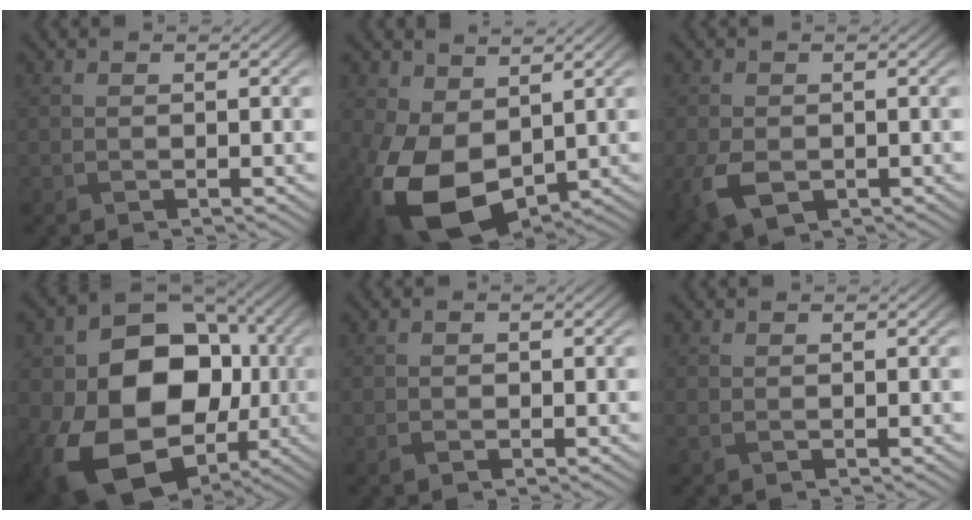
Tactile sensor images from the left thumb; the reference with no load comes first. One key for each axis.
{"total": 13.0, "fx": -1.0, "fy": 8.7, "fz": 9.5, "tx": -0.244, "ty": -0.038, "tz": -0.006}
{"total": 5.4, "fx": -1.8, "fy": 3.7, "fz": 3.5, "tx": -0.095, "ty": -0.023, "tz": -0.031}
{"total": 21.2, "fx": -4.1, "fy": 16.5, "fz": 12.7, "tx": -0.219, "ty": -0.050, "tz": -0.075}
{"total": 1.1, "fx": -0.5, "fy": 0.8, "fz": 0.6, "tx": -0.012, "ty": -0.002, "tz": -0.009}
{"total": 0.8, "fx": -0.2, "fy": 0.5, "fz": 0.6, "tx": -0.020, "ty": -0.002, "tz": -0.003}